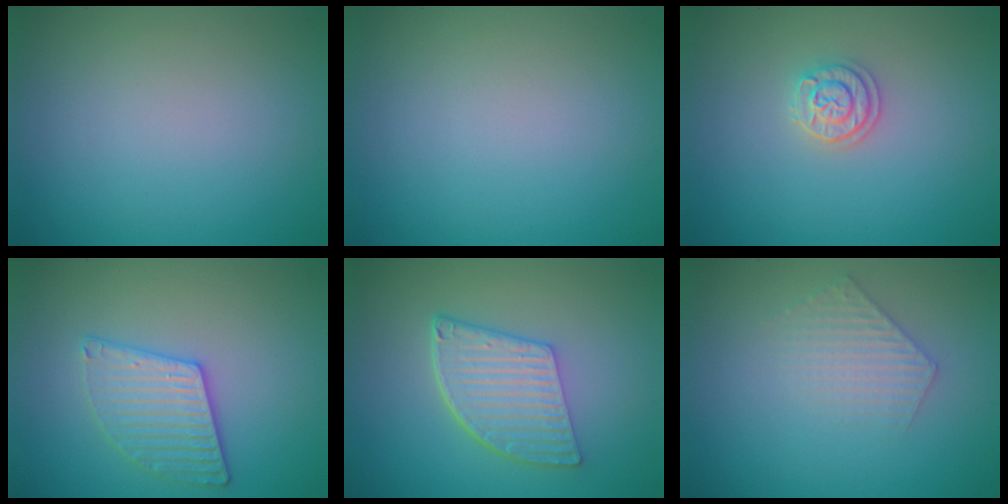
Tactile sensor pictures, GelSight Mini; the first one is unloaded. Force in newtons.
{"total": 0.0}
{"total": 2.1, "press": 2.0, "slide": 0.6}
{"total": 3.2, "press": 3.2, "slide": 0.6}
{"total": 5.6, "press": 4.2, "slide": 3.7}
{"total": 2.2, "press": 2.1, "slide": 0.4}